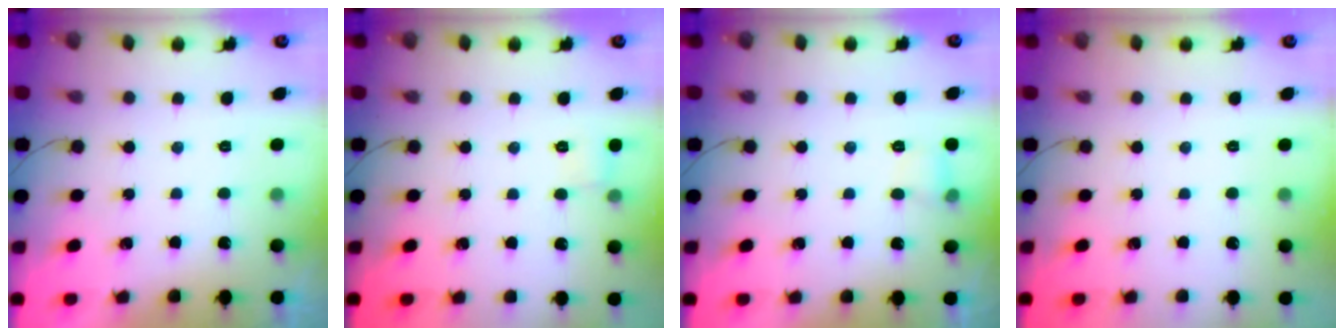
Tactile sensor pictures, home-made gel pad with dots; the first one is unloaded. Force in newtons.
{"total": 6.2, "press": 5.9, "slide": 1.9}
{"total": 5.3, "press": 5.1, "slide": 1.3}
{"total": 0.0}